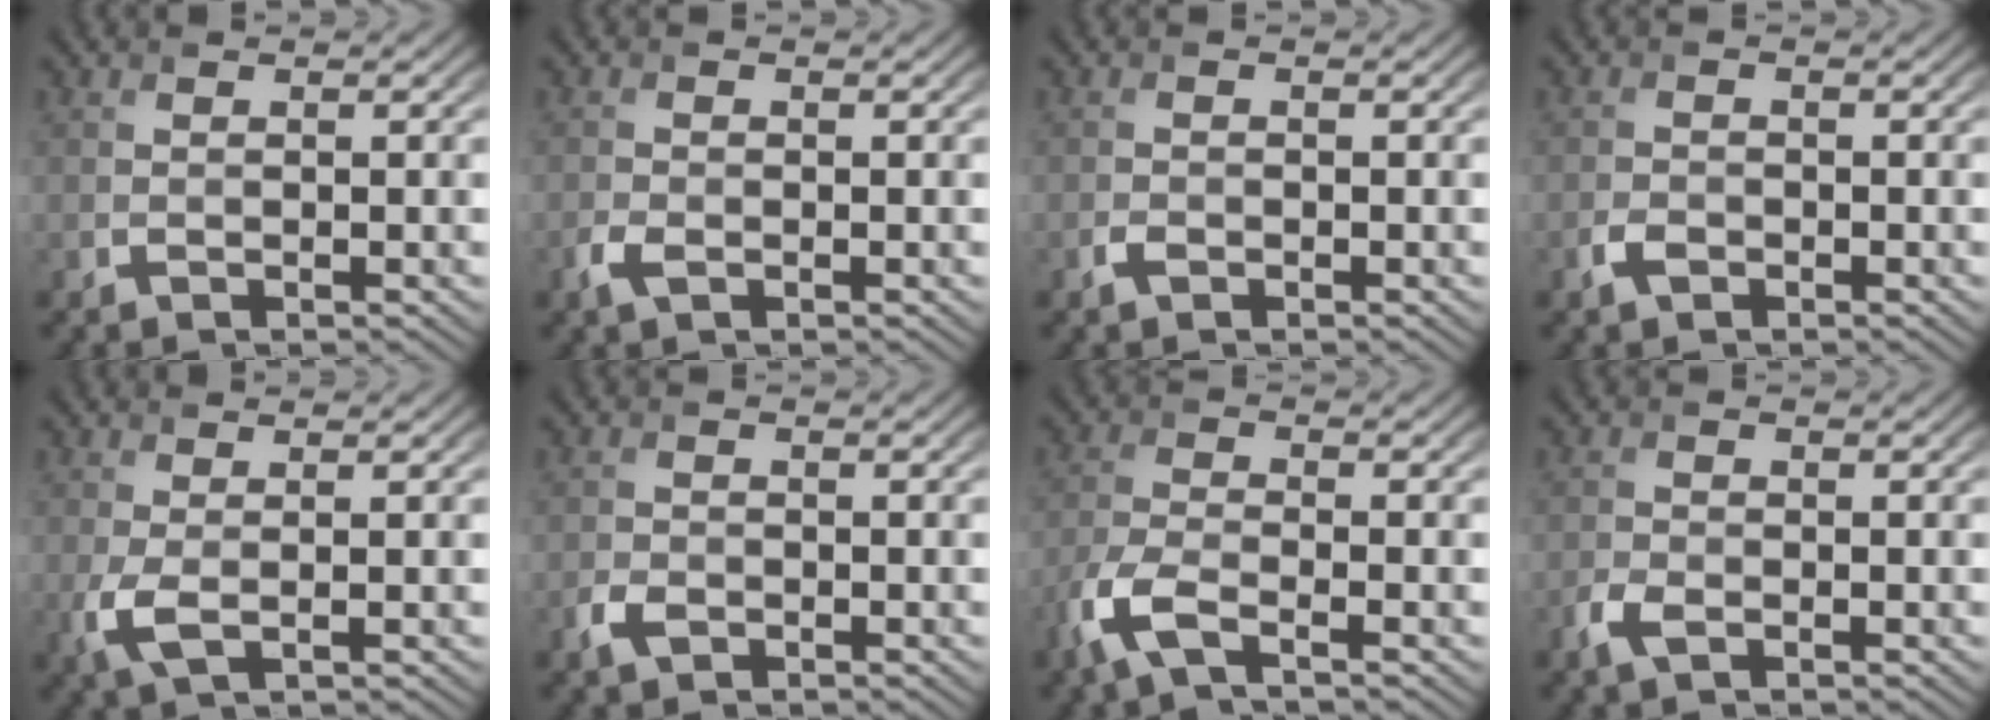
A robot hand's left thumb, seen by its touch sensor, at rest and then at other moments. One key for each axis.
{"total": 1.8, "fx": -1.0, "fy": 1.0, "fz": 1.2, "tx": -0.031, "ty": -0.003, "tz": -0.022}
{"total": 1.1, "fx": -0.7, "fy": 0.6, "fz": 0.6, "tx": -0.014, "ty": -0.001, "tz": -0.015}
{"total": 1.8, "fx": -1.1, "fy": 1.1, "fz": 1.0, "tx": -0.022, "ty": -0.001, "tz": -0.024}
{"total": 2.8, "fx": -0.3, "fy": 1.2, "fz": 2.5, "tx": -0.071, "ty": -0.007, "tz": -0.005}
{"total": 2.2, "fx": -1.2, "fy": 1.4, "fz": 1.2, "tx": -0.029, "ty": -0.003, "tz": -0.027}
{"total": 4.9, "fx": -3.0, "fy": 1.5, "fz": 3.6, "tx": -0.092, "ty": -0.009, "tz": -0.075}
{"total": 2.3, "fx": -1.3, "fy": 1.2, "fz": 1.5, "tx": -0.039, "ty": -0.003, "tz": -0.030}